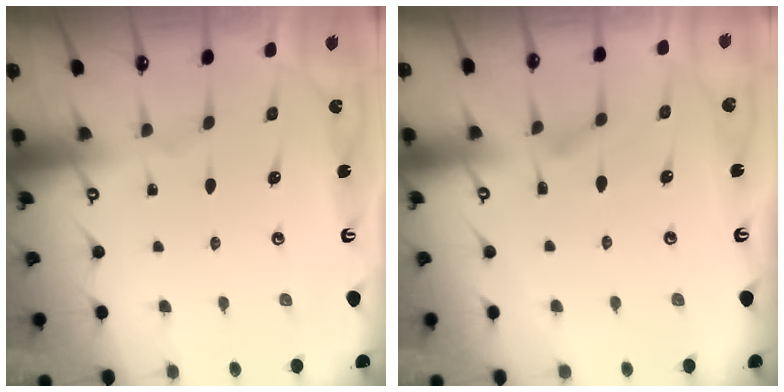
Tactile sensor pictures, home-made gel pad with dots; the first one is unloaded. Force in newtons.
{"total": 1.5, "press": 0.9, "slide": 1.2}